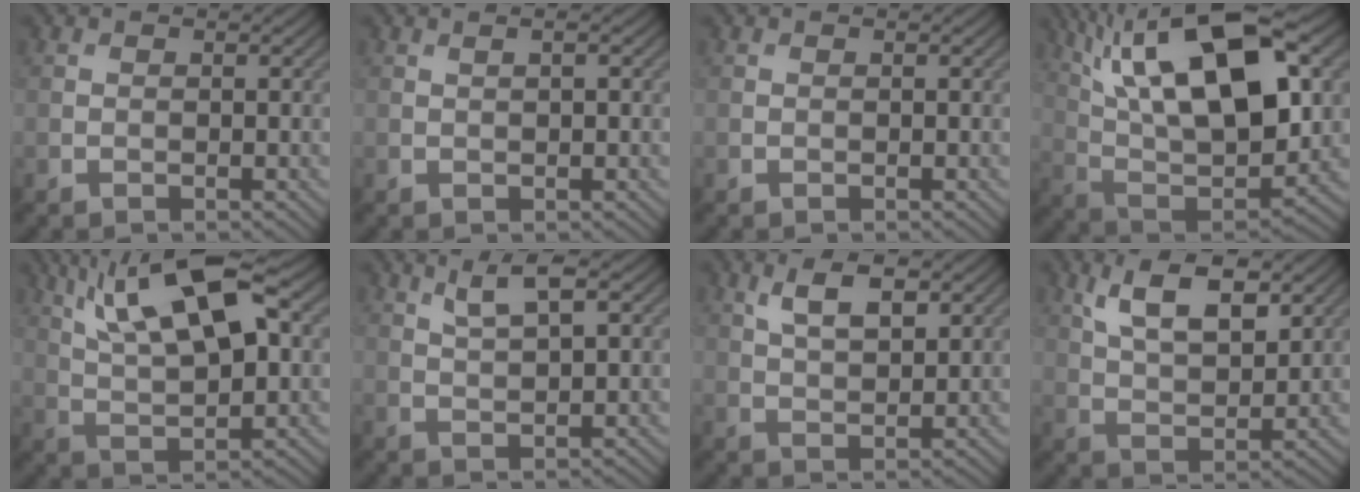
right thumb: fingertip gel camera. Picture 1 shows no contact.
{"total": 1.0, "force": [0.3, 0.1, 1.0], "torque": [-0.019, 0.006, 0.005]}
{"total": 0.0}
{"total": 20.2, "force": [8.2, 8.5, 16.4], "torque": [-0.305, 0.039, 0.127]}
{"total": 14.2, "force": [6.4, 4.7, 11.7], "torque": [-0.229, 0.016, 0.113]}
{"total": 4.1, "force": [2.2, 0.9, 3.4], "torque": [-0.076, 0.004, 0.047]}
{"total": 5.5, "force": [2.8, 2.2, 4.2], "torque": [-0.087, 0.001, 0.054]}
{"total": 8.9, "force": [4.8, 3.6, 6.6], "torque": [-0.131, 0.003, 0.093]}